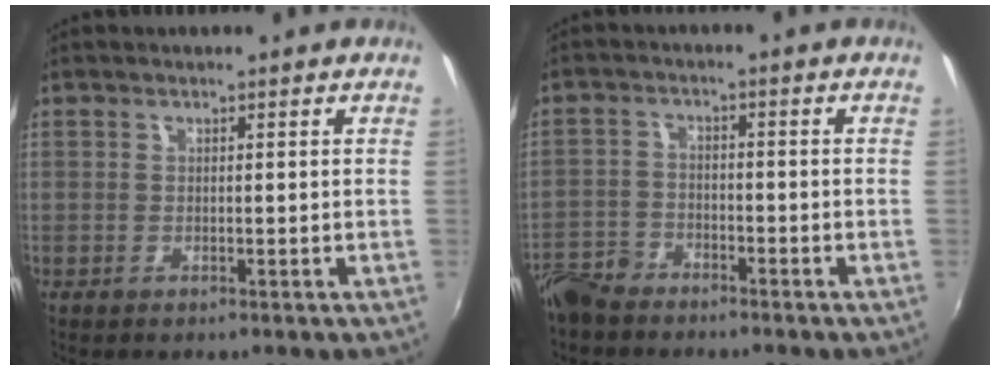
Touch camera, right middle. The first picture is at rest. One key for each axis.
{"total": 7.0, "fx": -5.8, "fy": 3.3, "fz": 2.0, "tx": -0.055, "ty": -0.001, "tz": -0.115}